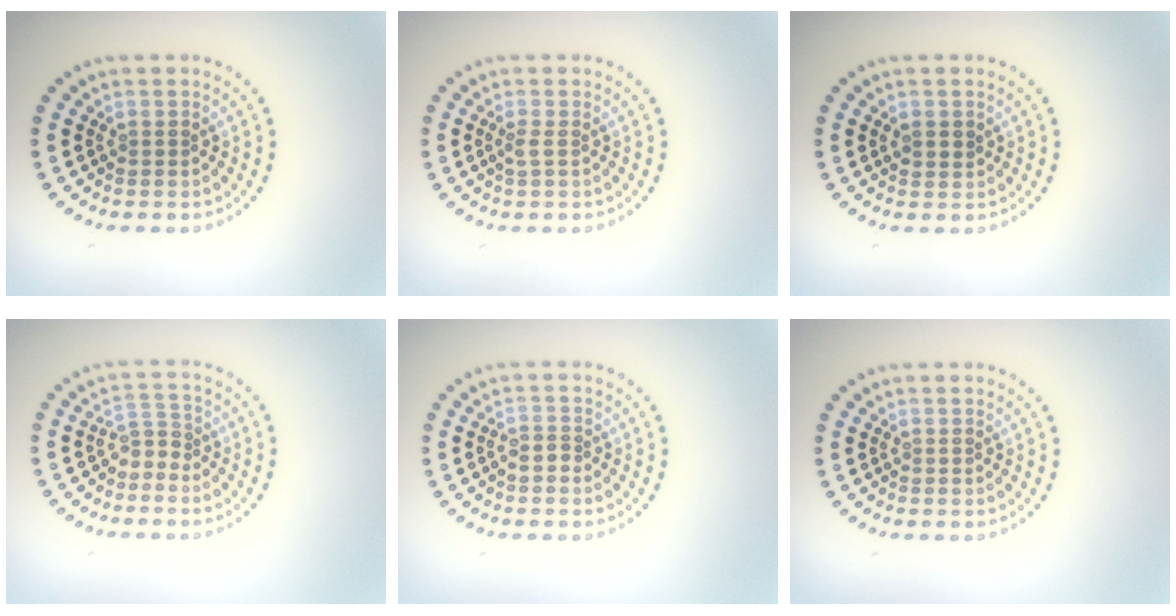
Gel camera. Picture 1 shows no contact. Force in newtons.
{"total": 0.8, "press": 0.6, "slide": 0.5}
{"total": 1.3, "press": 1.2, "slide": 0.4}
{"total": 1.8, "press": 1.1, "slide": 1.4}
{"total": 1.5, "press": 1.1, "slide": 0.9}
{"total": 0.0}